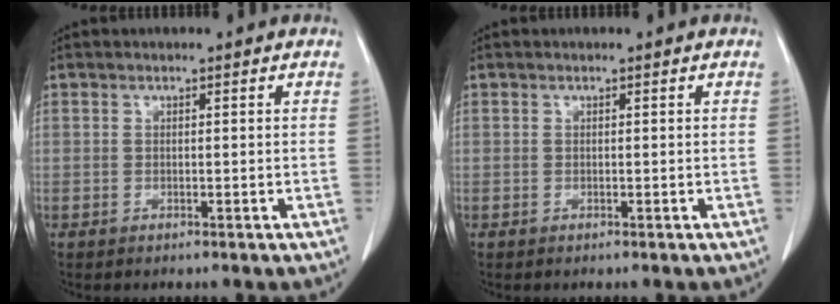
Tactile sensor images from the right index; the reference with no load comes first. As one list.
[{"total": 0.0}]